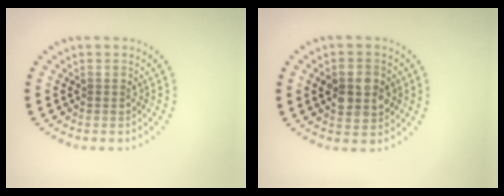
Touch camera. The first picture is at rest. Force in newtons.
{"total": 3.7, "press": 3.7, "slide": 0.0}